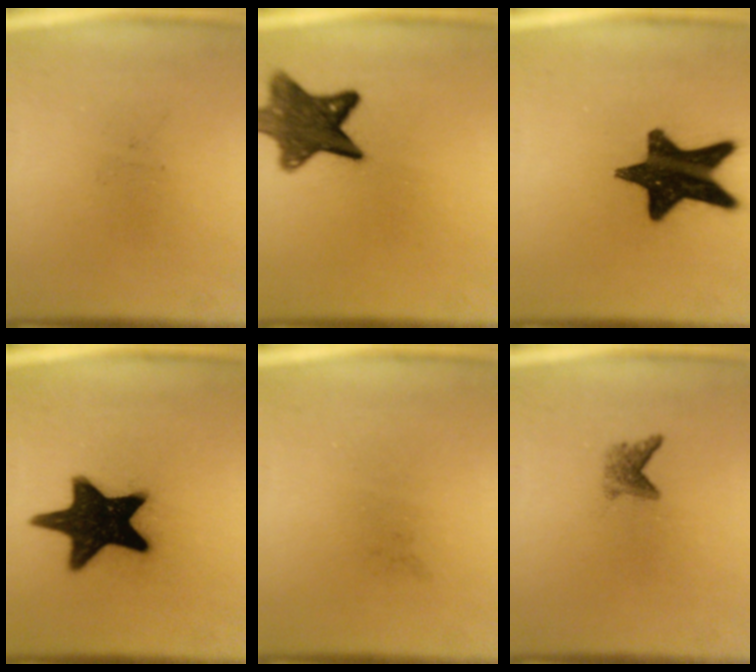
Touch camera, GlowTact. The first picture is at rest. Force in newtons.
{"total": 10.5}
{"total": 17.4}
{"total": 18.7}
{"total": 0.0}
{"total": 2.1}